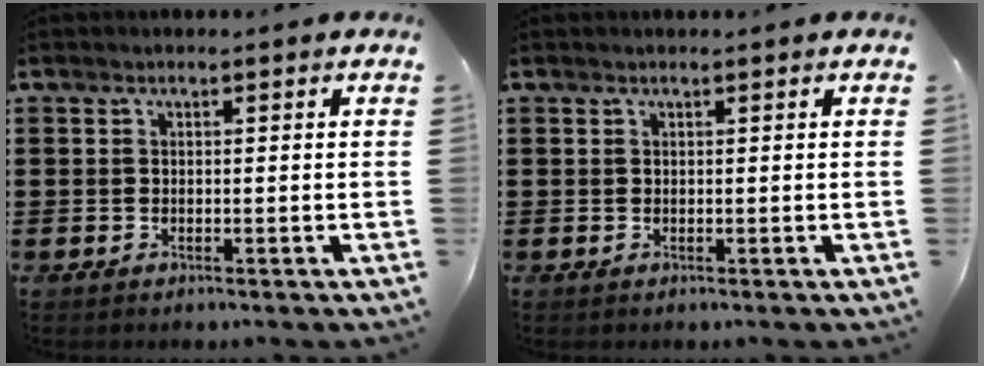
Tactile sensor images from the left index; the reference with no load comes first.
{"total": 0.0}